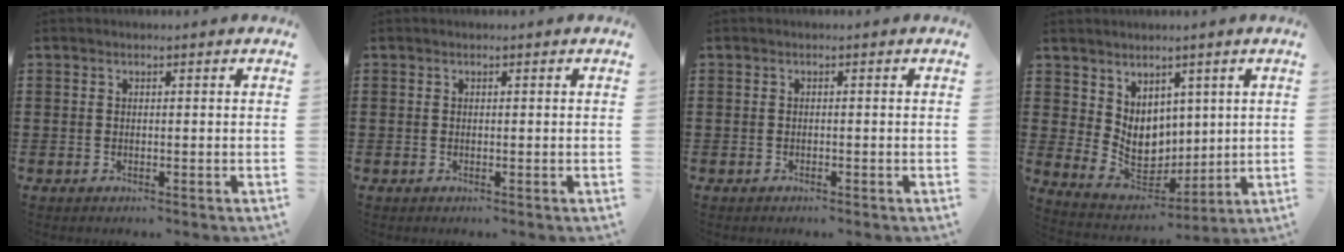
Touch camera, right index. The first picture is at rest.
{"total": 0.0}
{"total": 0.5, "force": [-0.5, 0.0, 0.2], "torque": [-0.004, -0.004, -0.010]}
{"total": 6.7, "force": [2.8, 5.5, 2.6], "torque": [-0.063, -0.014, 0.057]}